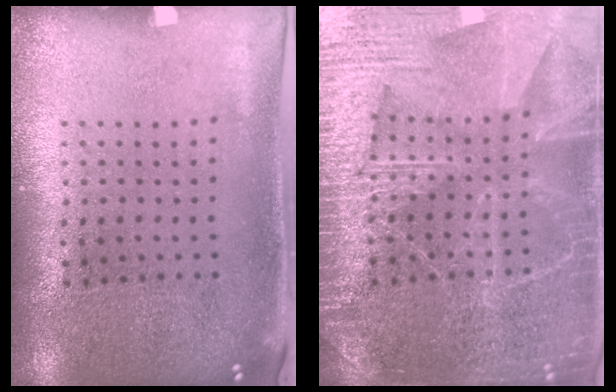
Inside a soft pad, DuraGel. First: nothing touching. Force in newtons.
{"total": 6.5, "press": 6.5, "slide": 0.8}